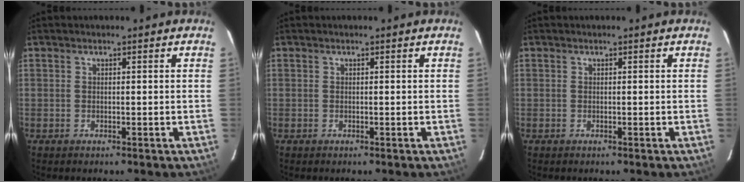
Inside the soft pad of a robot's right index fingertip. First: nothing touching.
{"total": 0.0}
{"total": 0.0}